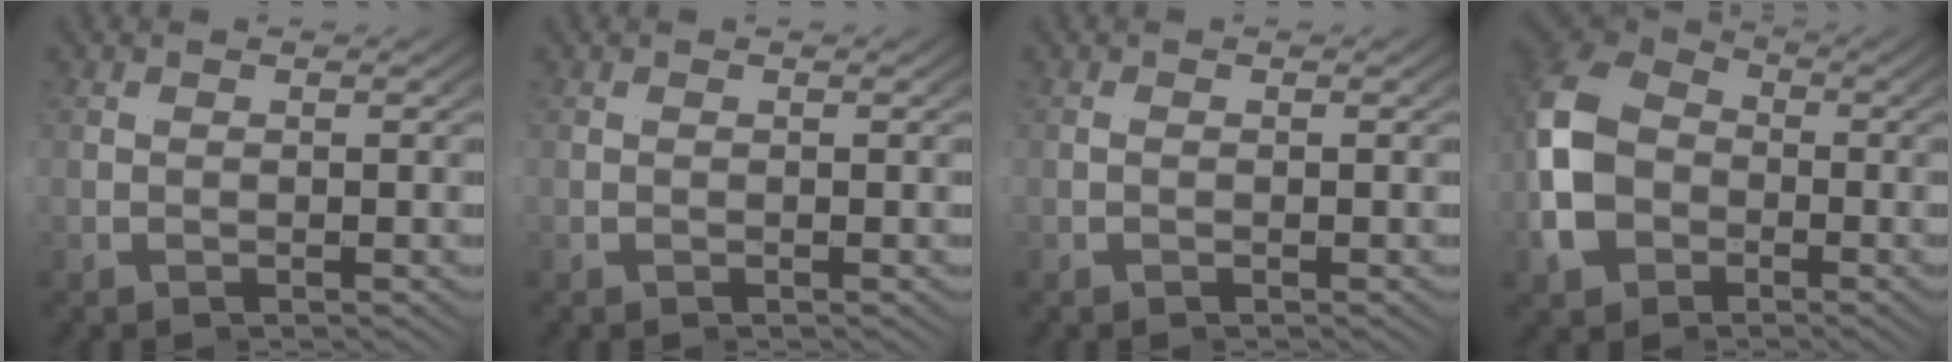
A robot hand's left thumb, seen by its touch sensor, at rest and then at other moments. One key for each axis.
{"total": 0.0}
{"total": 0.0}
{"total": 8.4, "fx": 0.4, "fy": 5.4, "fz": 6.4, "tx": -0.157, "ty": -0.001, "tz": 0.006}